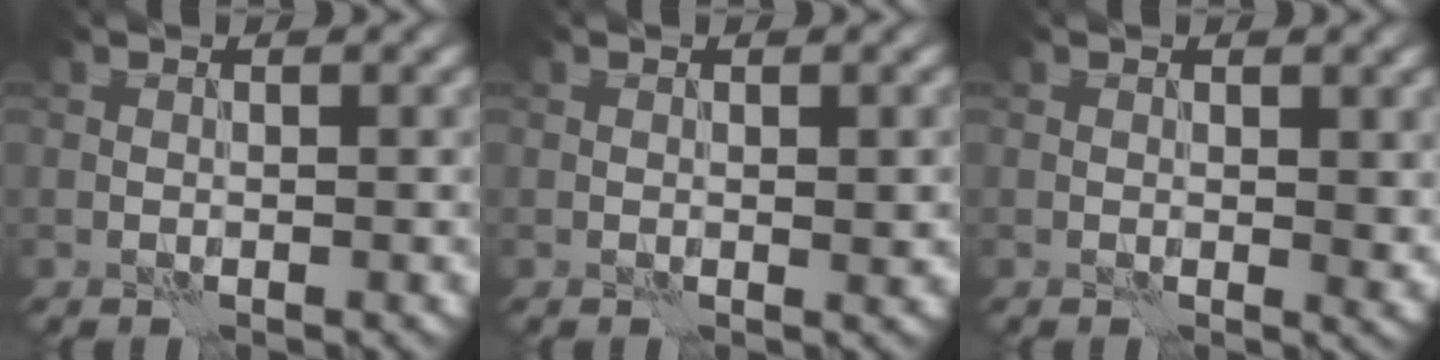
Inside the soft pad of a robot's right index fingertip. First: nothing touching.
{"total": 0.9, "force": [0.1, 0.2, 0.8], "torque": [-0.010, -0.001, 0.000]}
{"total": 1.4, "force": [0.5, 0.6, 1.2], "torque": [-0.010, -0.004, 0.009]}